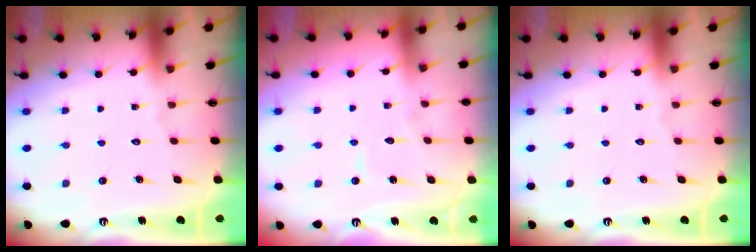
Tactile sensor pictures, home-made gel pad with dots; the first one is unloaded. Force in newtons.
{"total": 3.3, "press": 3.2, "slide": 0.3}
{"total": 0.0}